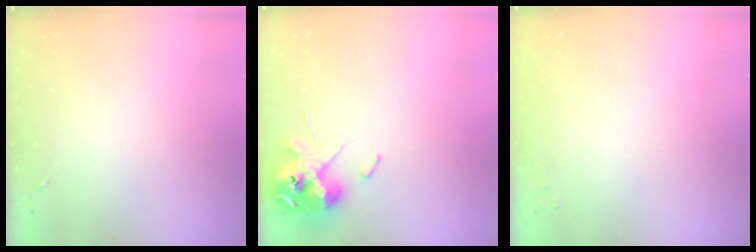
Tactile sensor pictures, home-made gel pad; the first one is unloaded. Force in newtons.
{"total": 12.4, "press": 12.2, "slide": 2.2}
{"total": 2.0, "press": 2.0, "slide": 0.3}